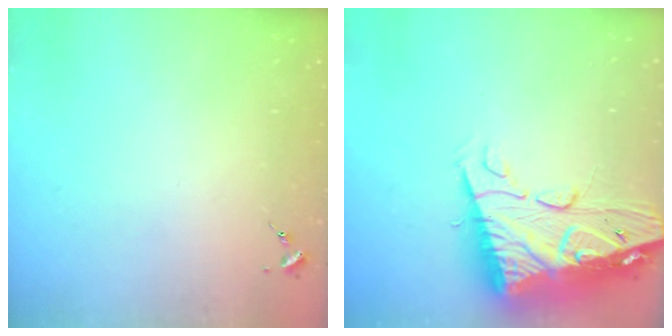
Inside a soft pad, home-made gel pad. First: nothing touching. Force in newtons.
{"total": 17.9, "press": 17.8, "slide": 1.7}